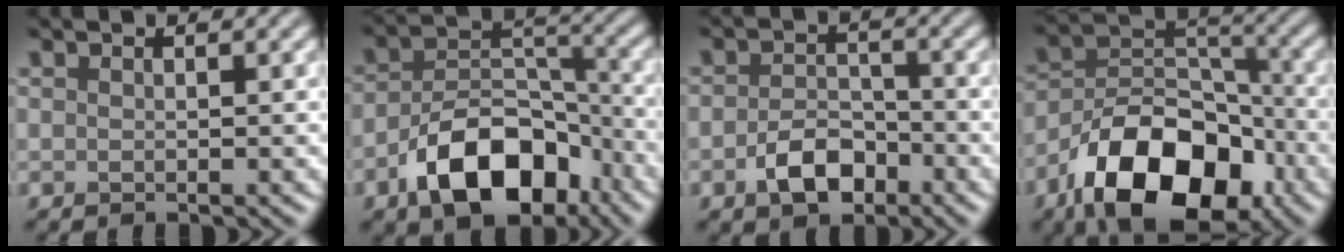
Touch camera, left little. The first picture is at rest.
{"total": 9.4, "force": [-5.0, 5.4, 5.8], "torque": [-0.093, 0.001, -0.086]}
{"total": 3.9, "force": [-1.9, 2.4, 2.4], "torque": [-0.040, 0.003, -0.036]}
{"total": 12.4, "force": [-7.0, 6.8, 7.6], "torque": [-0.128, -0.001, -0.131]}